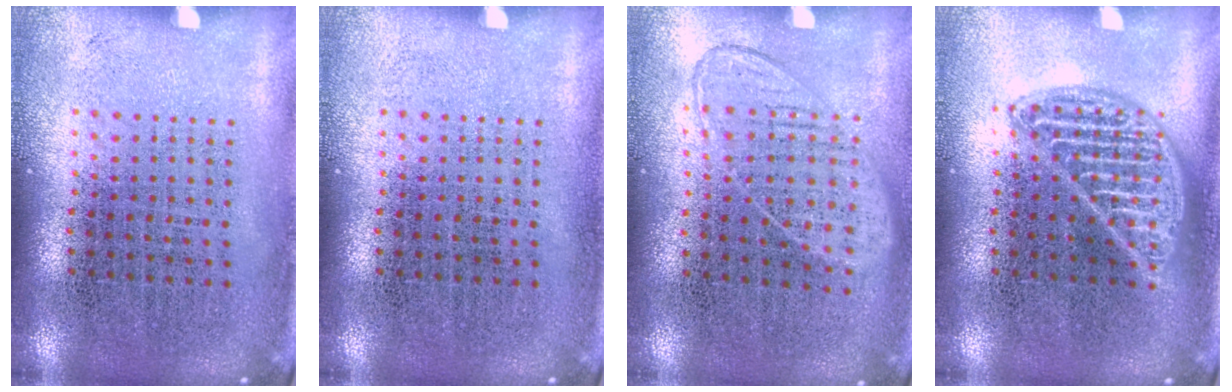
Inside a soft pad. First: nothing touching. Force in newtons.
{"total": 0.0}
{"total": 1.0, "press": 0.9, "slide": 0.4}
{"total": 2.3, "press": 2.2, "slide": 0.3}